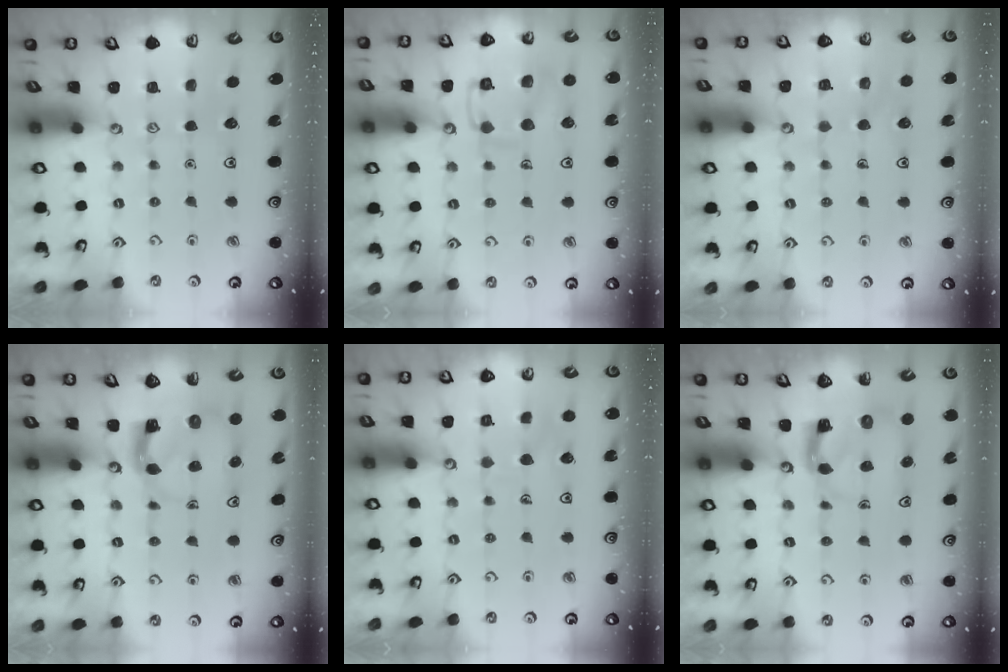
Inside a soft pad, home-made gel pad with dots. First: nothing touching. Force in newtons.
{"total": 12.5, "press": 12.4, "slide": 0.9}
{"total": 6.0, "press": 6.0, "slide": 0.5}
{"total": 3.8, "press": 3.8, "slide": 0.6}
{"total": 6.1, "press": 6.1, "slide": 0.3}
{"total": 4.0, "press": 3.9, "slide": 0.6}